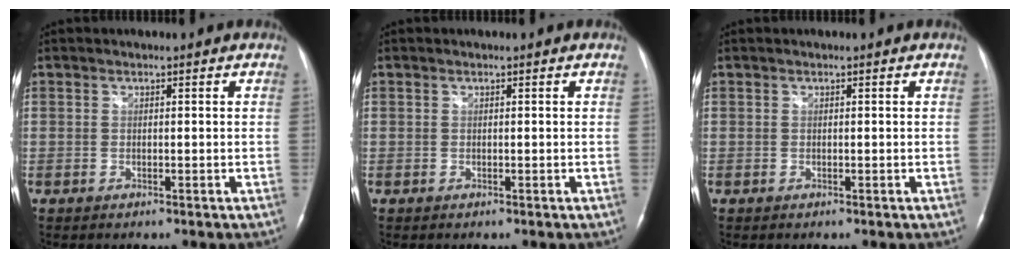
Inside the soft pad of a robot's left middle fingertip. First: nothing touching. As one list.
[{"total": 0.0}, {"total": 0.0}]